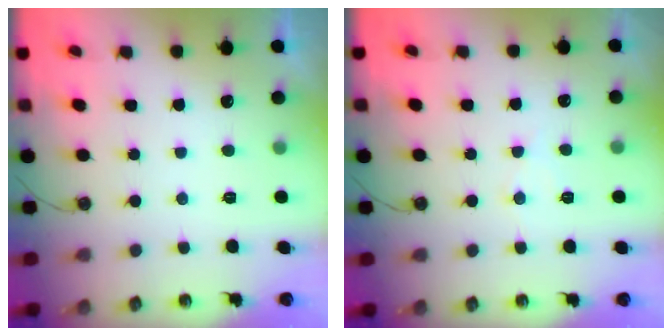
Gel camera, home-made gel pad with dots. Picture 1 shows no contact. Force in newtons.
{"total": 4.7, "press": 4.6, "slide": 0.7}